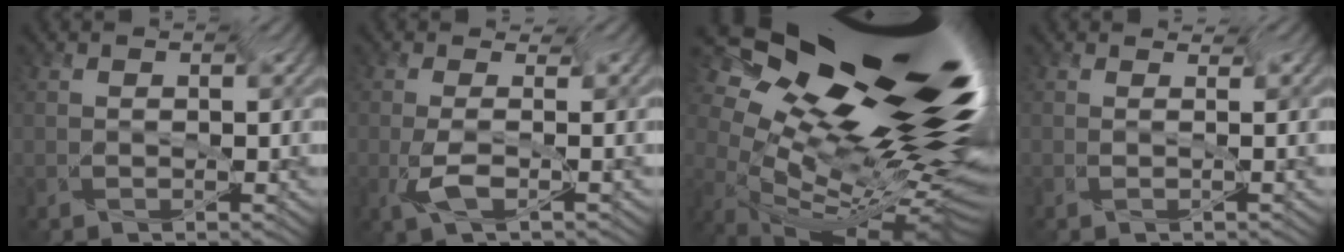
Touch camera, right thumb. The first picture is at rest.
{"total": 3.0, "force": [-1.6, 1.0, 2.3], "torque": [-0.055, -0.006, -0.029]}
{"total": 14.5, "force": [4.8, 4.6, 12.9], "torque": [-0.189, 0.053, 0.069]}
{"total": 0.8, "force": [0.6, -0.5, -0.1], "torque": [0.003, 0.000, 0.007]}